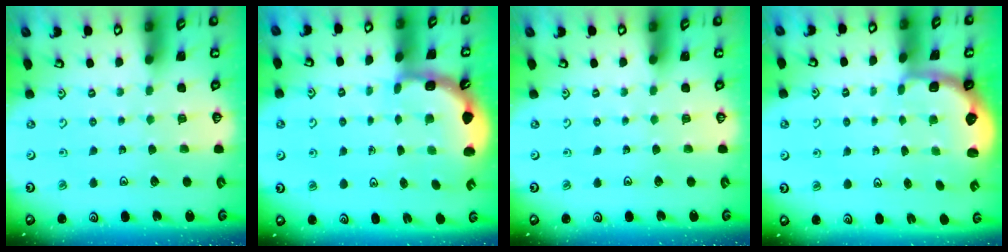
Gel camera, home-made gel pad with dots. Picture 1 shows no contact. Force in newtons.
{"total": 2.7, "press": 2.7, "slide": 0.6}
{"total": 0.0}
{"total": 2.3, "press": 1.7, "slide": 1.5}